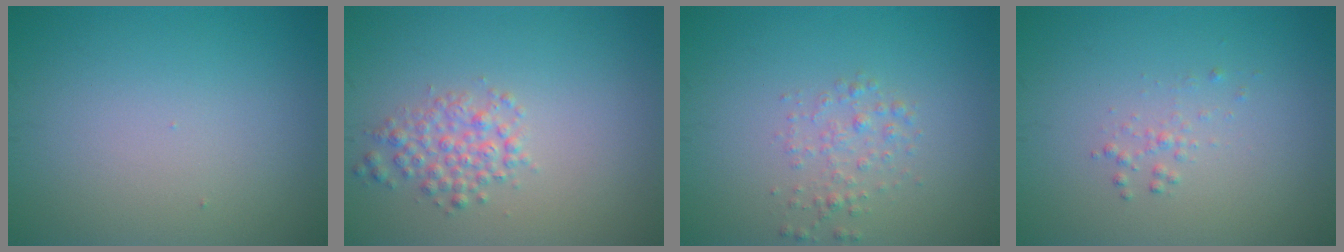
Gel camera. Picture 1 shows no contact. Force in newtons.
{"total": 2.4, "press": 2.4, "slide": 0.1}
{"total": 1.7, "press": 1.7, "slide": 0.1}
{"total": 0.9, "press": 0.9, "slide": 0.0}